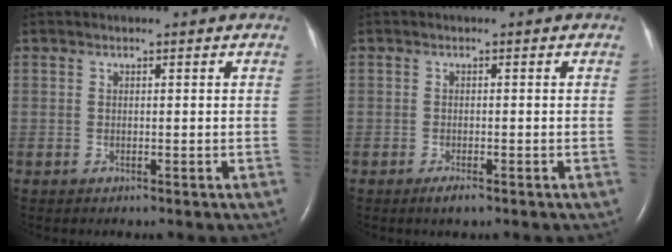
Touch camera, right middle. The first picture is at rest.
{"total": 1.6, "force": [-1.1, 0.3, 1.1], "torque": [-0.027, -0.004, -0.018]}